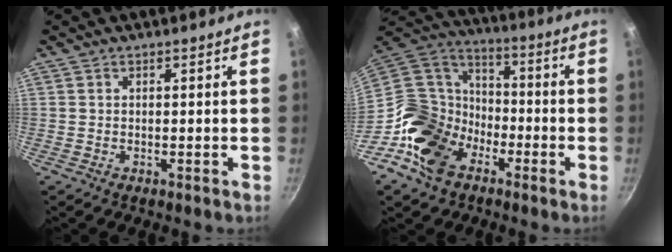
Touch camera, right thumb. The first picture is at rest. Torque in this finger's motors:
{"motor_torque": [2.44, 1.18, 1.25, -1.28, 0.06]}